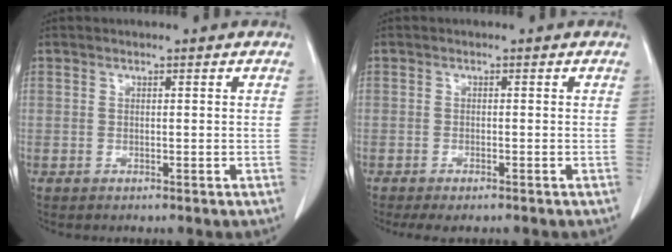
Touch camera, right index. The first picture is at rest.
{"total": 2.5, "force": [-2.0, 0.7, 1.4], "torque": [-0.026, -0.008, -0.028]}